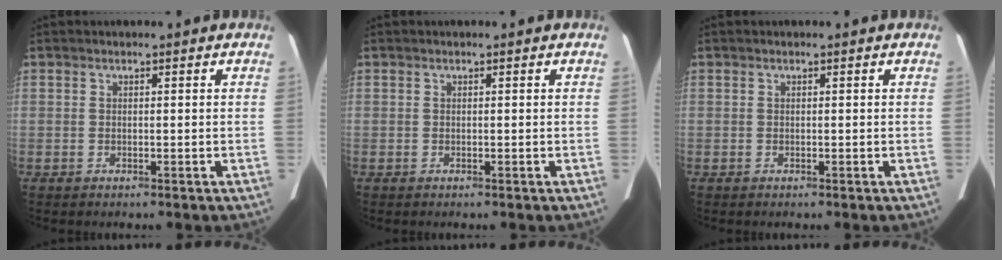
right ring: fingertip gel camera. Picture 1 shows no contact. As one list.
[{"total": 0.0}, {"total": 0.0}]